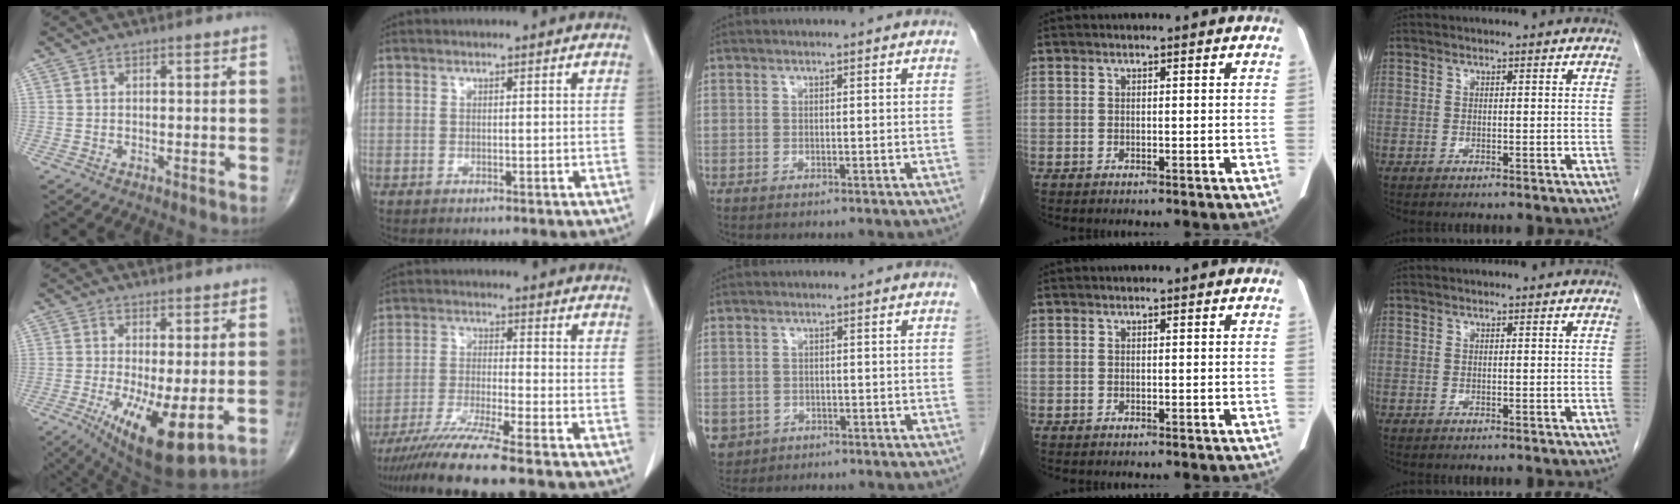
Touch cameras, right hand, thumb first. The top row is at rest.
{"thumb": {"total": 12.5, "force": [-3.3, 3.7, 11.5], "torque": [-0.199, -0.028, -0.042]}, "index": {"total": 10.2, "force": [-8.3, -1.5, 5.8], "torque": [-0.096, -0.034, -0.143]}, "middle": {"total": 6.5, "force": [-2.8, 5.5, 1.8], "torque": [-0.050, -0.002, -0.040]}}